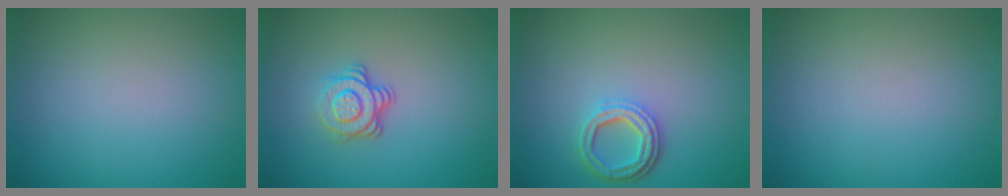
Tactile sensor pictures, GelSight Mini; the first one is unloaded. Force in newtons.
{"total": 3.4, "press": 2.5, "slide": 2.3}
{"total": 3.6, "press": 2.8, "slide": 2.3}
{"total": 0.0}